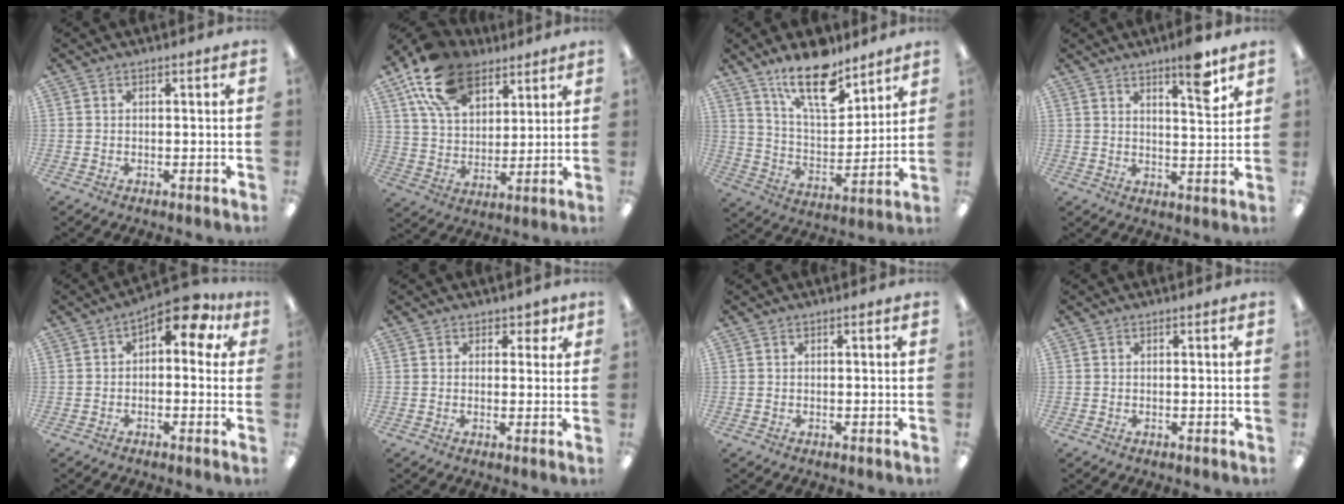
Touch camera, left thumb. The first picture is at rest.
{"total": 17.6, "force": [10.6, 10.3, 9.5], "torque": [-0.180, -0.029, 0.199]}
{"total": 17.0, "force": [12.3, 6.4, 9.8], "torque": [-0.155, -0.073, 0.209]}
{"total": 8.0, "force": [5.7, 1.6, 5.3], "torque": [-0.062, -0.038, 0.088]}
{"total": 9.0, "force": [4.0, 4.1, 6.9], "torque": [-0.090, -0.021, 0.060]}
{"total": 2.8, "force": [1.5, 2.2, 0.9], "torque": [0.005, -0.002, 0.022]}
{"total": 0.0}
{"total": 0.0}